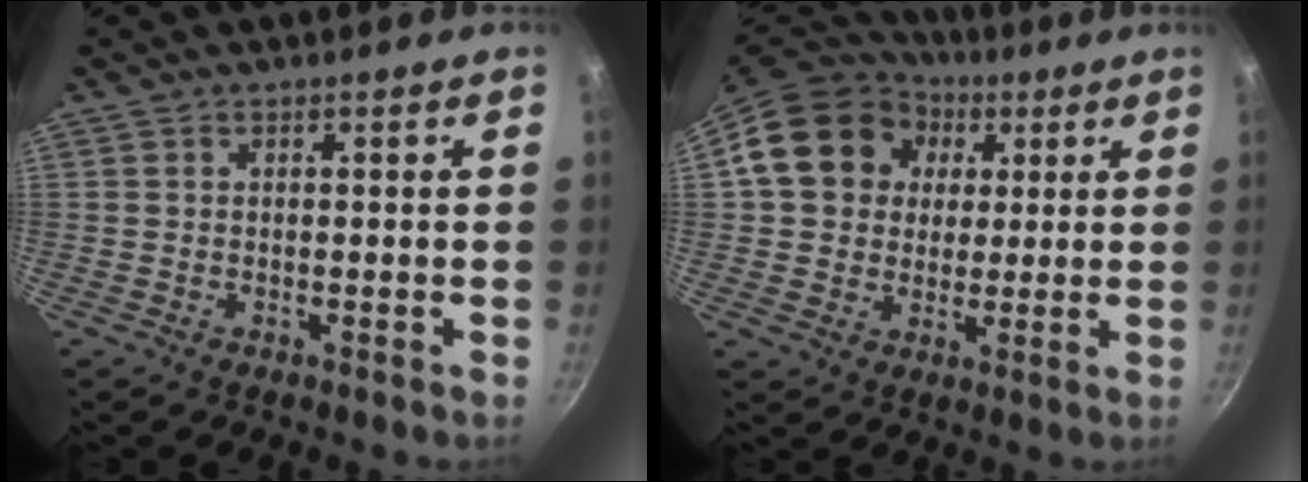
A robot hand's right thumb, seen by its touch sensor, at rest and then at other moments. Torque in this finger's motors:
{"motor_torque": [-0.11, 0.85, 0.59, -0.05, 0.12]}